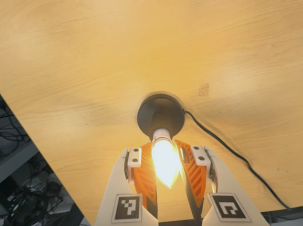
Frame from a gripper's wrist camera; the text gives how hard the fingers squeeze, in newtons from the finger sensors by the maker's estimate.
{"total": 13.1, "left": 11.8, "right": 14.3}